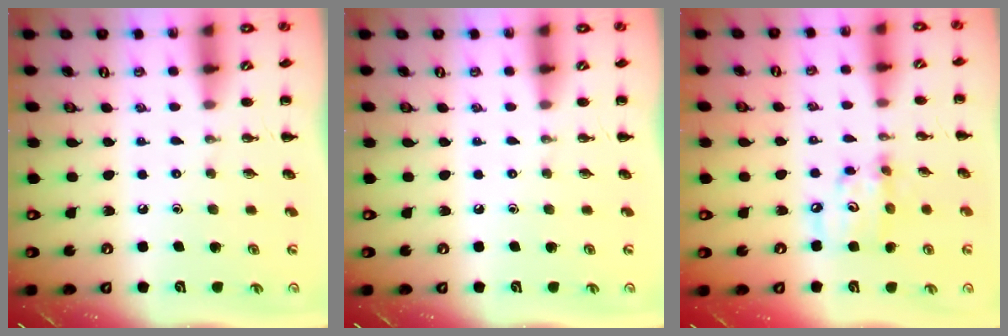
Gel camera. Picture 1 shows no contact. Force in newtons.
{"total": 0.0}
{"total": 7.7, "press": 7.6, "slide": 1.4}